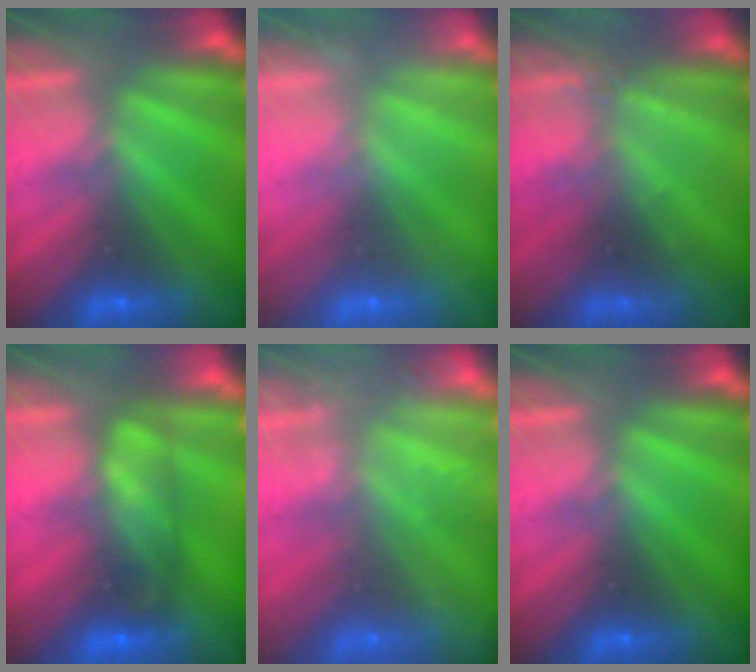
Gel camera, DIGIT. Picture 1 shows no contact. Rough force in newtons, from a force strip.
{"total": 2.4}
{"total": 2.0}
{"total": 6.9}
{"total": 2.4}
{"total": 0.0}